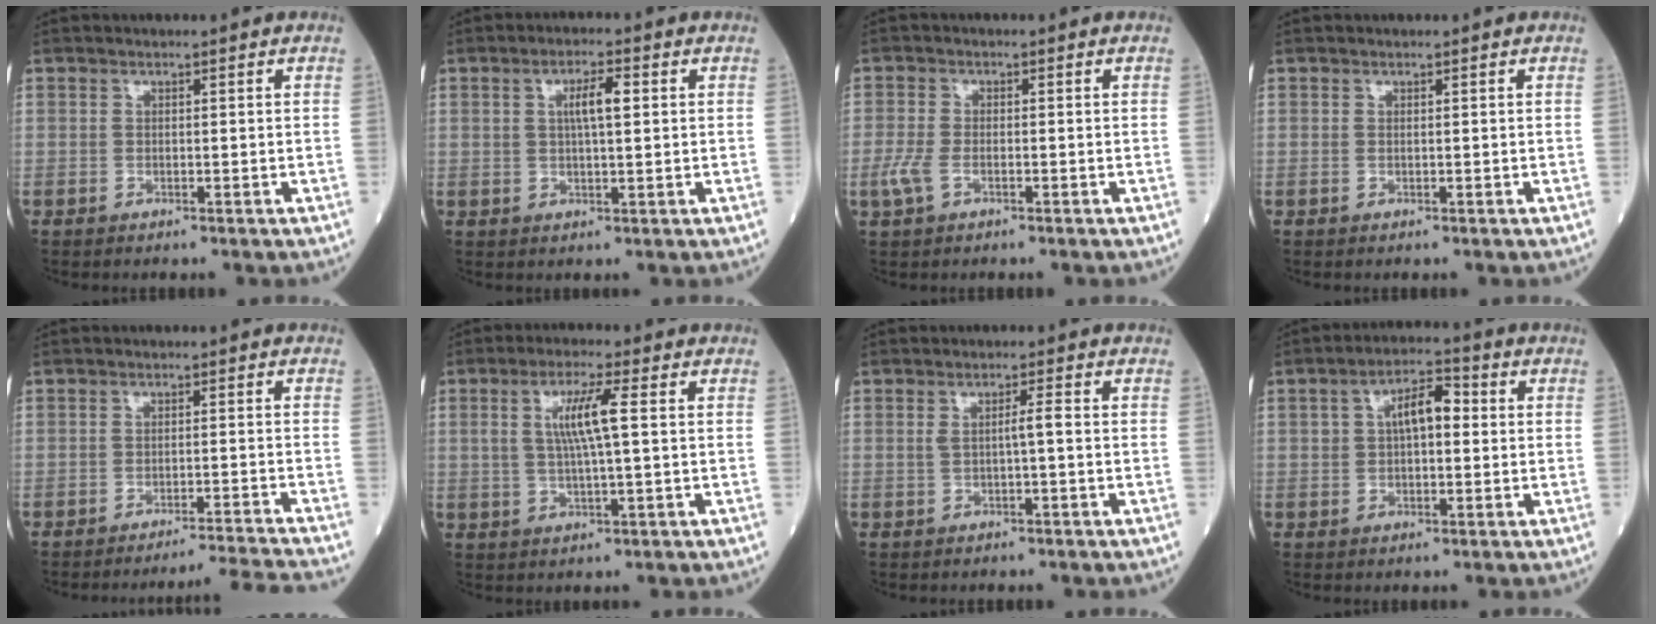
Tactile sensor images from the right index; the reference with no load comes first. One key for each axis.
{"total": 4.4, "fx": 1.1, "fy": 0.8, "fz": 4.2, "tx": -0.075, "ty": 0.006, "tz": 0.019}
{"total": 3.2, "fx": -1.2, "fy": 1.5, "fz": 2.6, "tx": -0.075, "ty": -0.005, "tz": -0.028}
{"total": 0.0}
{"total": 8.4, "fx": -7.7, "fy": -3.3, "fz": 0.8, "tx": 0.004, "ty": -0.018, "tz": -0.109}
{"total": 6.6, "fx": 1.3, "fy": 0.3, "fz": 6.5, "tx": -0.127, "ty": 0.005, "tz": 0.024}
{"total": 2.3, "fx": 0.0, "fy": 0.0, "fz": 2.3, "tx": -0.040, "ty": 0.001, "tz": 0.000}
{"total": 6.5, "fx": 1.1, "fy": 2.8, "fz": 5.7, "tx": -0.099, "ty": 0.025, "tz": 0.015}